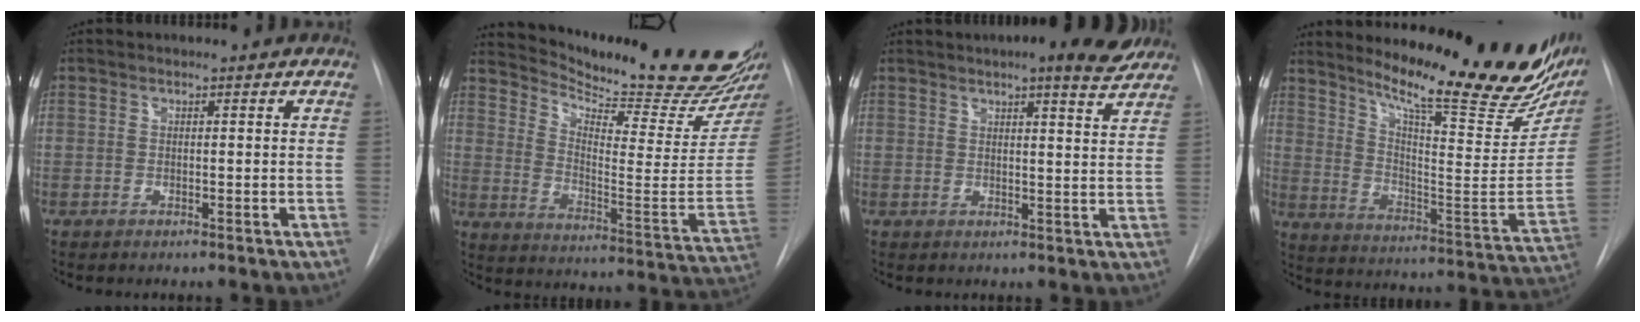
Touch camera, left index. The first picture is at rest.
{"total": 25.1, "force": [22.9, 0.5, 10.4], "torque": [-0.168, -0.125, 0.303]}
{"total": 8.5, "force": [6.9, 1.1, 4.7], "torque": [-0.063, -0.001, 0.075]}
{"total": 25.7, "force": [21.1, 4.3, 14.1], "torque": [-0.209, -0.078, 0.278]}